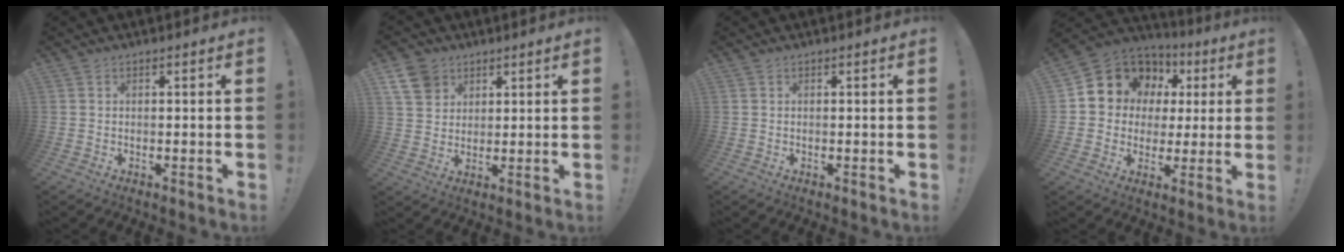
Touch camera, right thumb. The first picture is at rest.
{"total": 8.5, "force": [5.0, 6.3, 2.6], "torque": [-0.041, -0.025, 0.102]}
{"total": 0.0}
{"total": 11.4, "force": [5.6, 9.4, 3.1], "torque": [-0.043, -0.043, 0.117]}